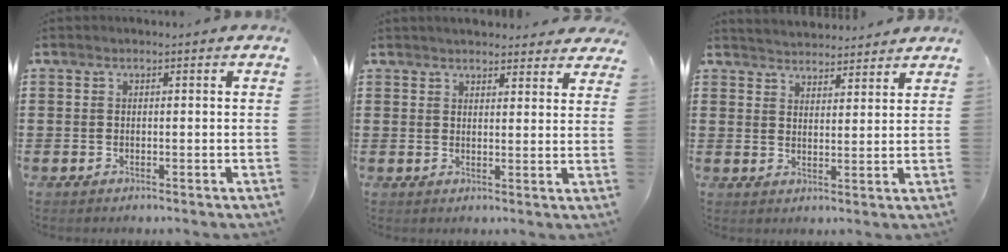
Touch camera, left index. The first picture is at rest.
{"total": 3.3, "force": [3.2, 0.4, 0.4], "torque": [-0.009, -0.012, 0.059]}
{"total": 3.3, "force": [3.2, 0.2, -0.2], "torque": [-0.007, -0.014, 0.059]}